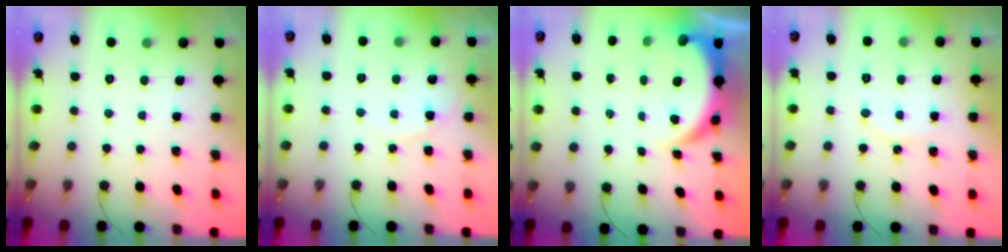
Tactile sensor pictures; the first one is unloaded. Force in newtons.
{"total": 5.0, "press": 4.9, "slide": 0.7}
{"total": 5.4, "press": 5.4, "slide": 0.2}
{"total": 5.9, "press": 5.9, "slide": 0.8}